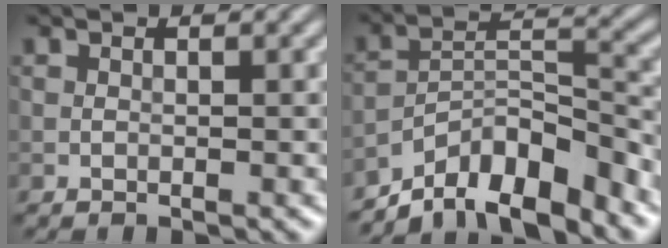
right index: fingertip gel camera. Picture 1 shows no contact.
{"total": 9.6, "force": [-7.5, 3.1, 5.1], "torque": [-0.073, 0.004, -0.137]}